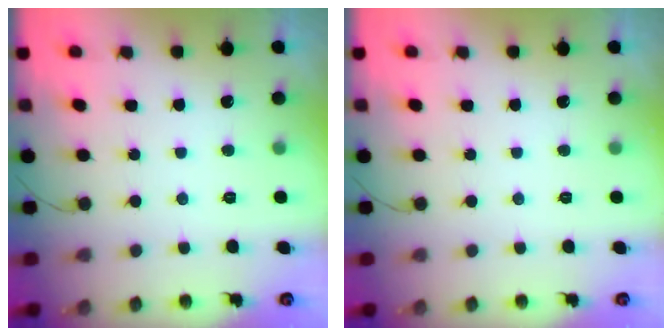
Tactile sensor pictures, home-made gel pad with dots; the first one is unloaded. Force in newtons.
{"total": 0.0}